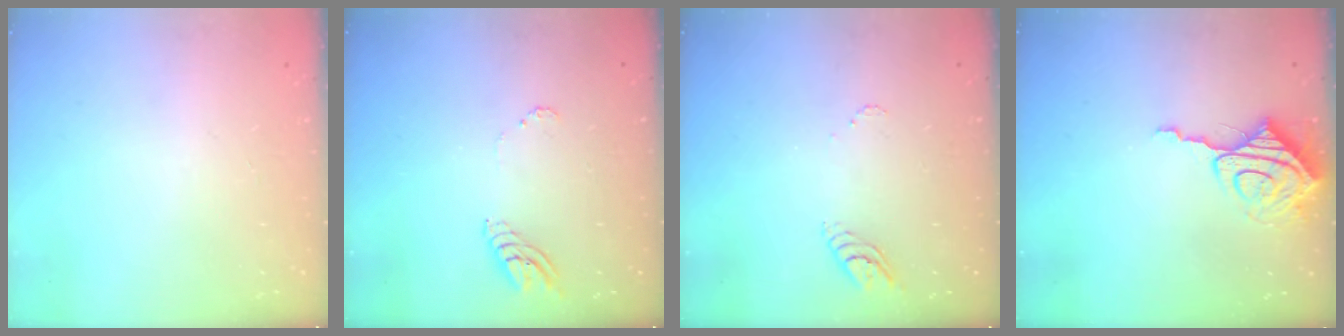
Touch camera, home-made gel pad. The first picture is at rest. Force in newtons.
{"total": 5.9, "press": 5.9, "slide": 0.4}
{"total": 3.5, "press": 3.5, "slide": 0.4}
{"total": 9.6, "press": 9.6, "slide": 0.5}